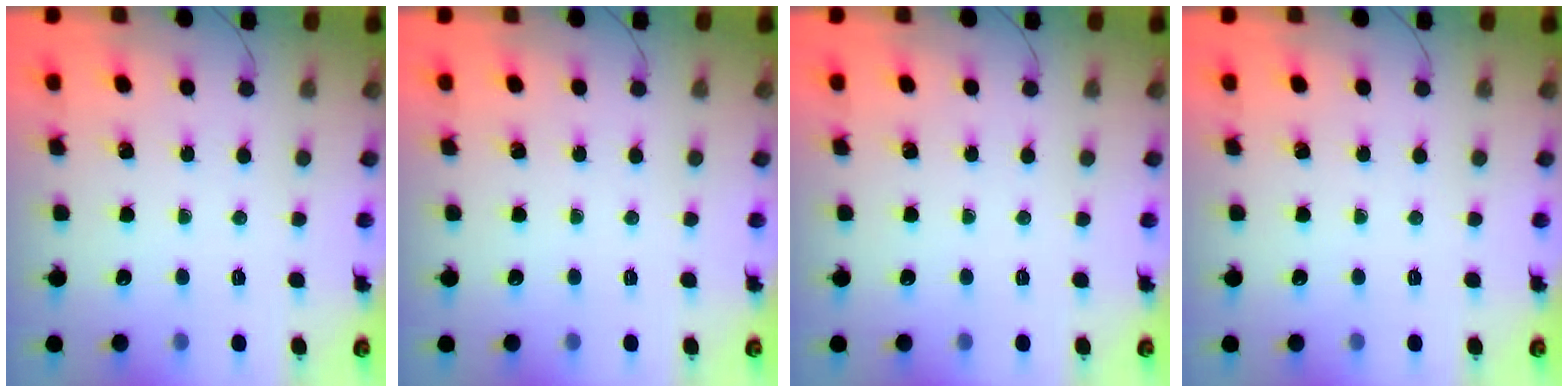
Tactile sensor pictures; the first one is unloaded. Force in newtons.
{"total": 0.0}
{"total": 0.0}
{"total": 0.0}